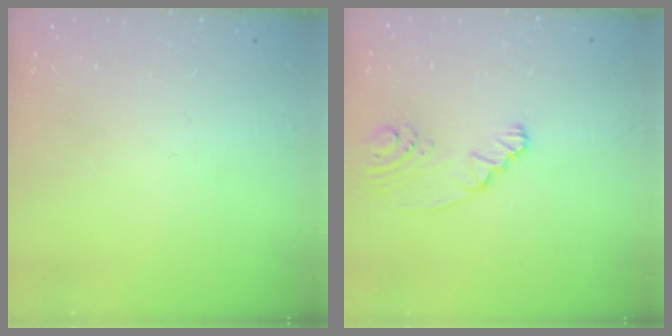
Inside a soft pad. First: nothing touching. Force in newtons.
{"total": 2.9, "press": 2.7, "slide": 1.2}